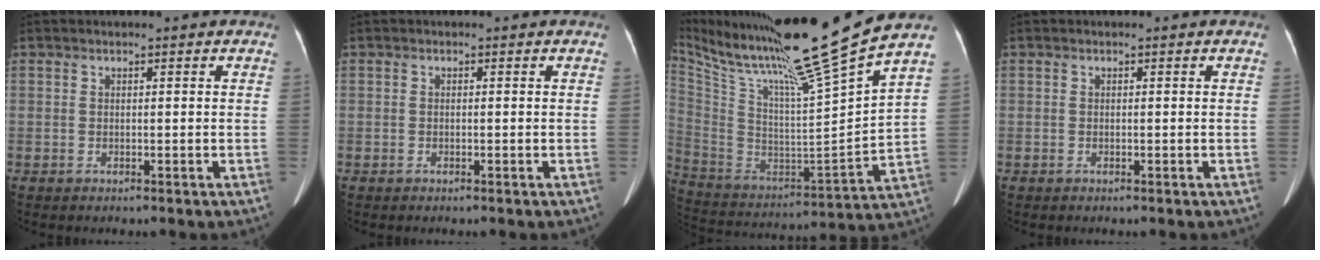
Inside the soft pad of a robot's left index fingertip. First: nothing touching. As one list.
[{"total": 0.0}, {"total": 25.9, "force": [20.5, -1.9, 15.8], "torque": [-0.291, -0.051, 0.346]}, {"total": 0.0}]